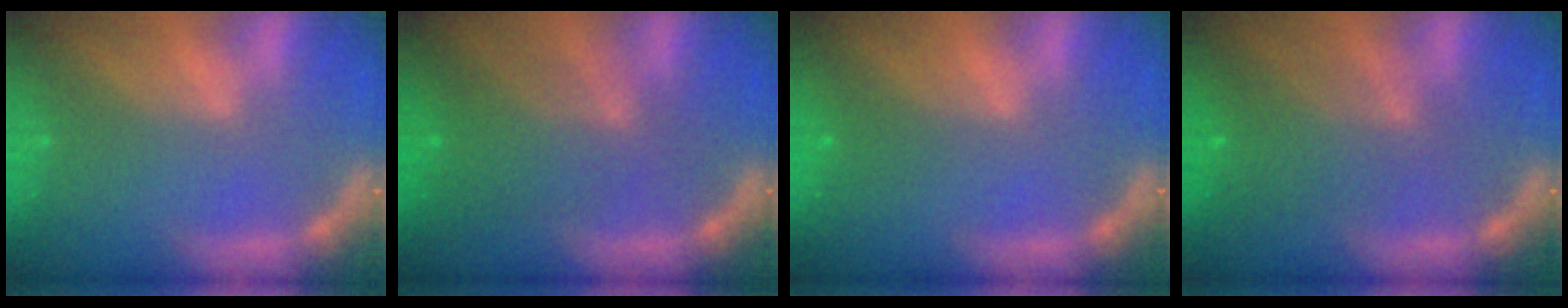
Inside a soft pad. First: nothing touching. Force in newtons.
{"total": 6.0}
{"total": 1.0}
{"total": 5.1}